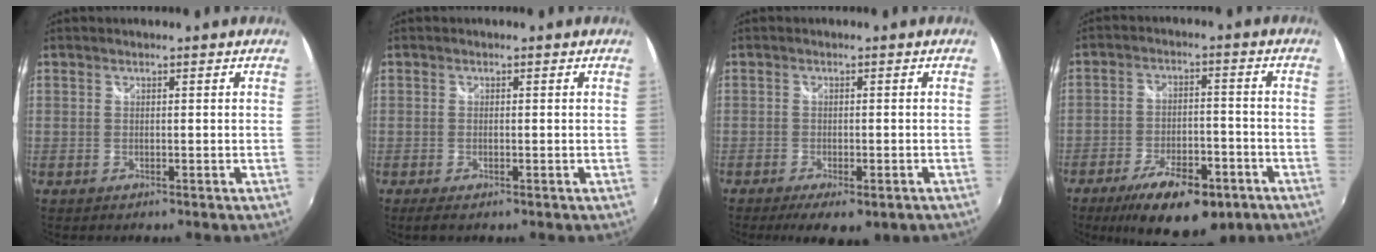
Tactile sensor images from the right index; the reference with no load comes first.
{"total": 1.8, "force": [-0.8, 0.3, 1.7], "torque": [-0.032, -0.006, -0.011]}
{"total": 7.5, "force": [-5.0, 2.5, 5.1], "torque": [-0.106, -0.029, -0.073]}
{"total": 16.3, "force": [-10.4, 6.6, 10.7], "torque": [-0.195, -0.016, -0.150]}